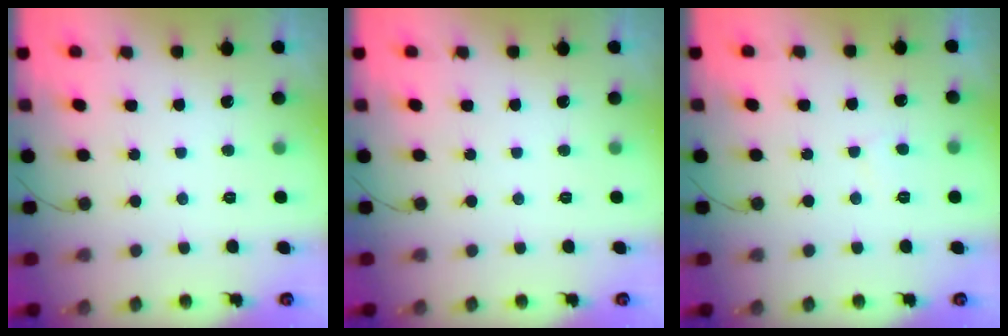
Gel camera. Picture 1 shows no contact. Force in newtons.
{"total": 0.0}
{"total": 2.7, "press": 2.7, "slide": 0.3}